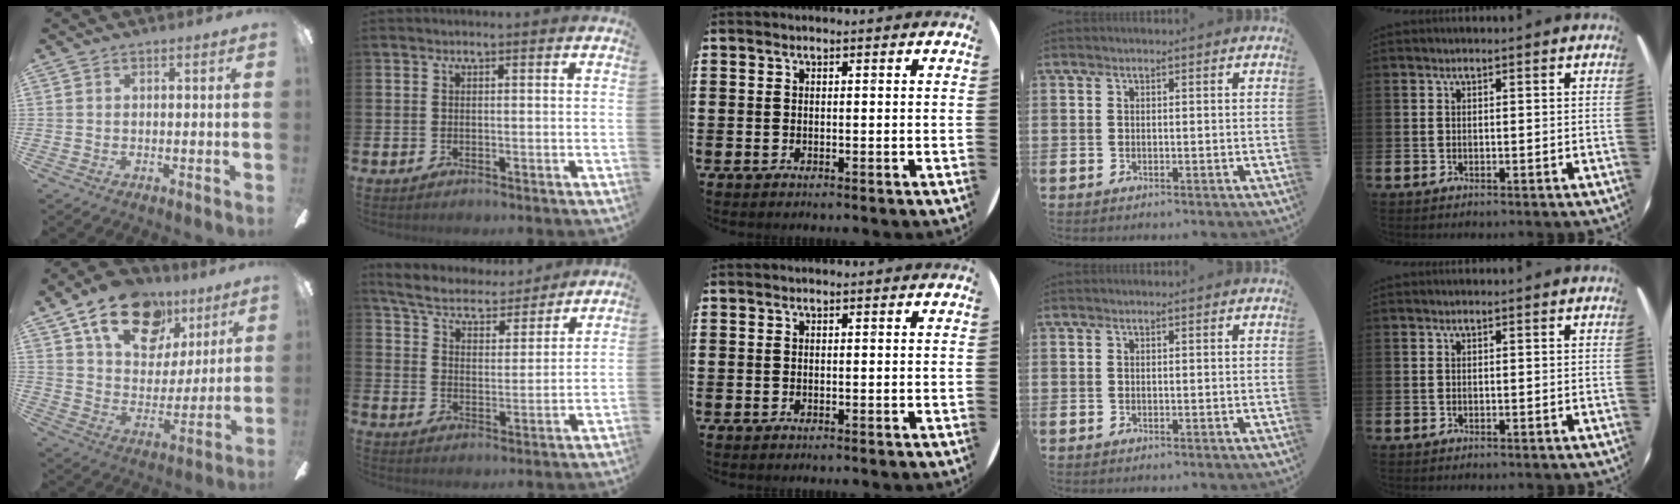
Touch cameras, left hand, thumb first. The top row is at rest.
{"thumb": {"total": 20.5, "force": [11.8, 12.8, 10.8], "torque": [-0.164, -0.052, 0.209]}, "index": {"total": 6.0, "force": [5.8, 1.4, 0.9], "torque": [-0.049, -0.043, 0.098]}}